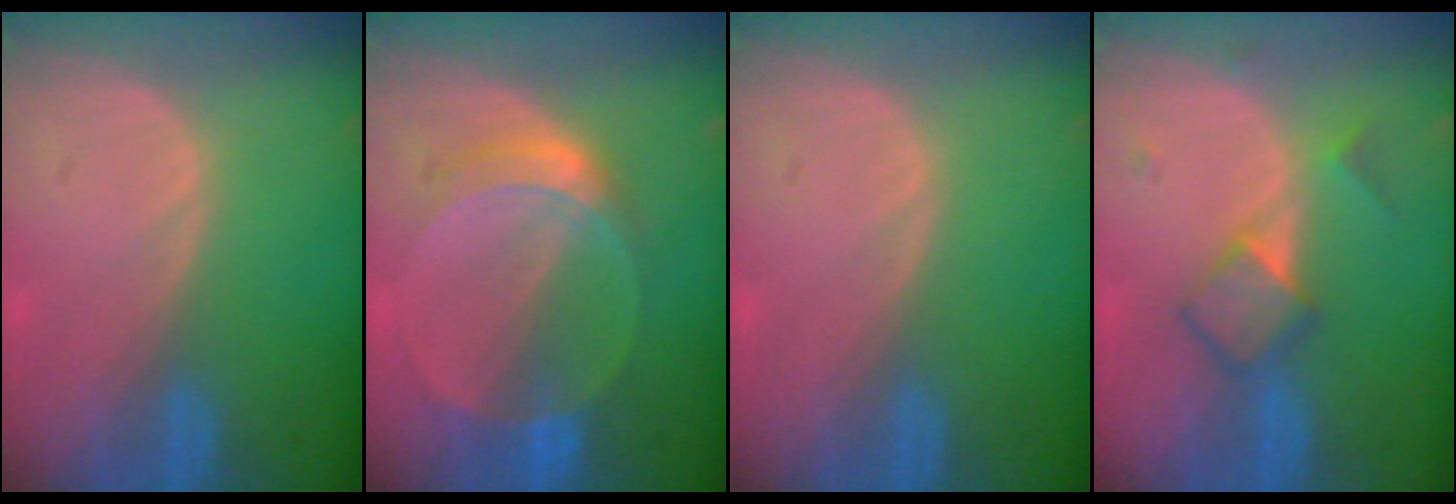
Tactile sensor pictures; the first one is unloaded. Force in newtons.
{"total": 6.1, "press": 5.6, "slide": 2.2}
{"total": 0.0}
{"total": 4.9, "press": 4.7, "slide": 1.4}